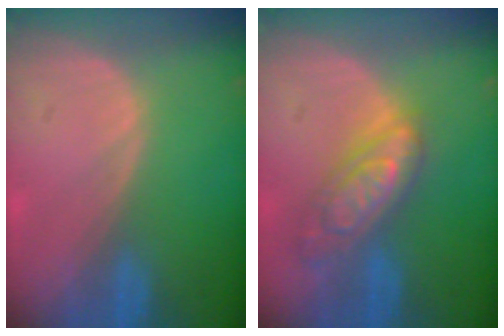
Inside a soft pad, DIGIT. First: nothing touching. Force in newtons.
{"total": 7.5, "press": 7.5, "slide": 0.5}